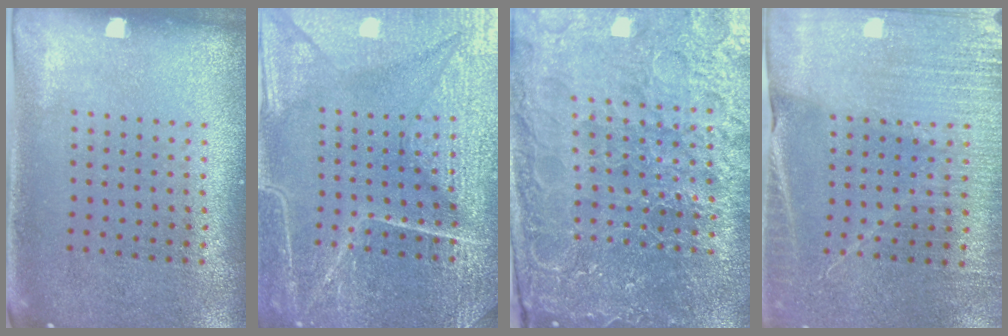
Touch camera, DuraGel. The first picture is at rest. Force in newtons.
{"total": 7.2, "press": 7.1, "slide": 0.9}
{"total": 5.6, "press": 5.1, "slide": 2.3}
{"total": 3.3, "press": 3.2, "slide": 0.6}